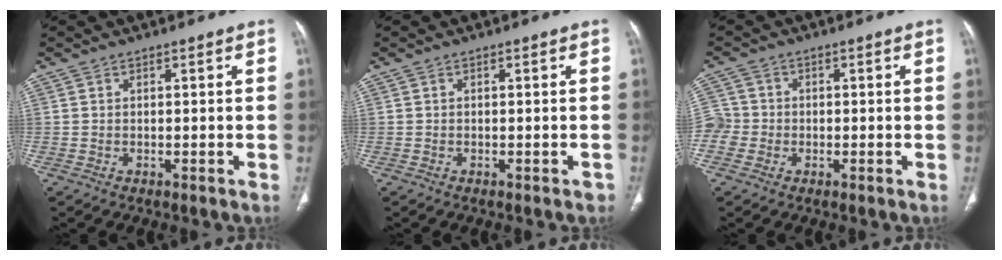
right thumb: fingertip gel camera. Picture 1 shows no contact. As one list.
[{"total": 1.0, "force": [-0.7, 0.5, 0.5], "torque": [-0.004, 0.000, -0.007]}, {"total": 4.8, "force": [-1.1, 4.5, 0.9], "torque": [-0.006, 0.013, -0.028]}]